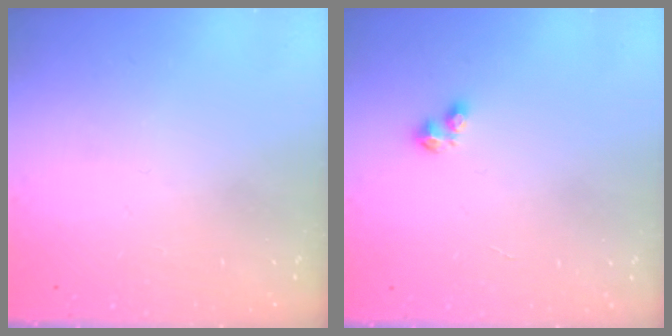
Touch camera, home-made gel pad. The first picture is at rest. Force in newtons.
{"total": 2.5, "press": 2.5, "slide": 0.4}